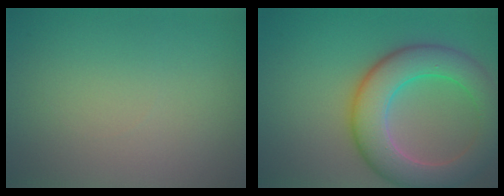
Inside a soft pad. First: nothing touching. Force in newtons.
{"total": 8.0, "press": 8.0, "slide": 0.4}